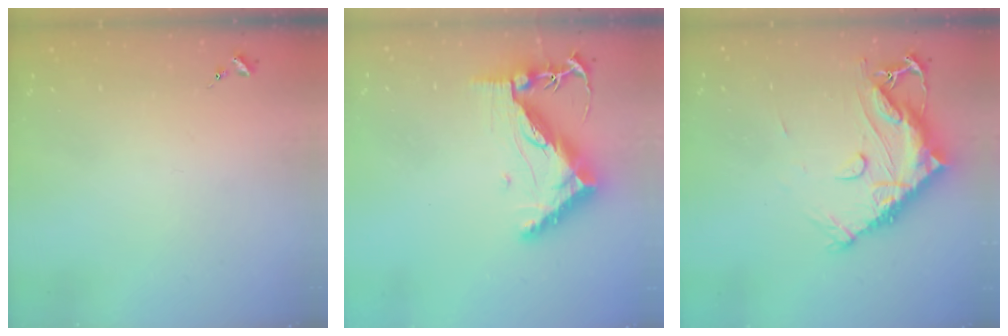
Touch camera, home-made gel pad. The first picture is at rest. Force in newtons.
{"total": 12.4, "press": 12.3, "slide": 1.4}
{"total": 14.9, "press": 14.8, "slide": 1.4}